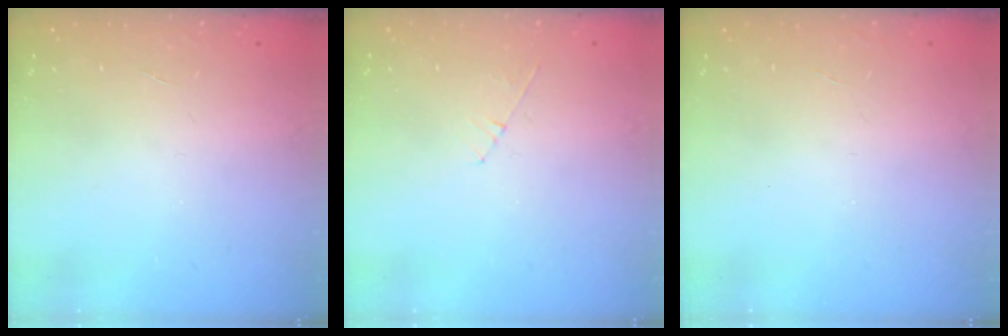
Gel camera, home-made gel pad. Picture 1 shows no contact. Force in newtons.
{"total": 3.6, "press": 3.5, "slide": 0.4}
{"total": 0.0}